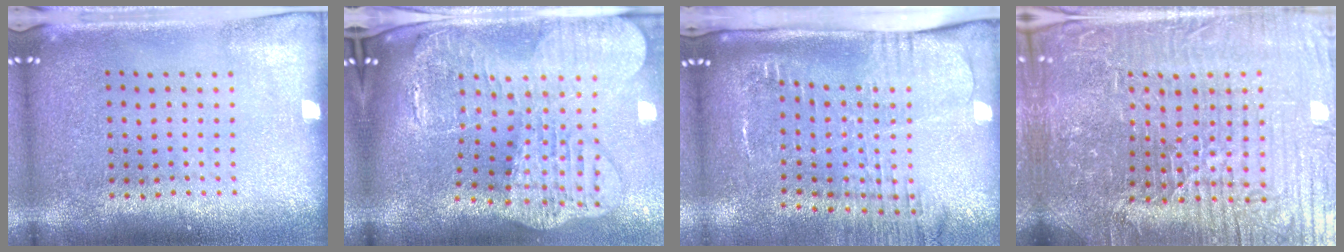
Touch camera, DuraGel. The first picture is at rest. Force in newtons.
{"total": 4.5, "press": 3.4, "slide": 2.9}
{"total": 2.7, "press": 2.0, "slide": 1.8}
{"total": 6.7, "press": 6.2, "slide": 2.5}